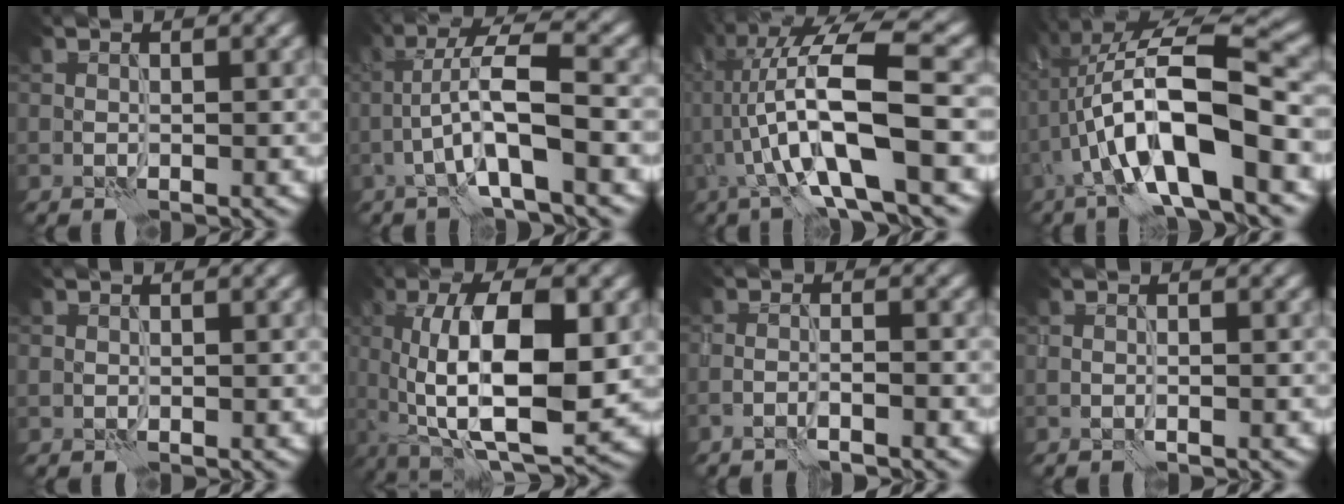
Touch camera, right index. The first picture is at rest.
{"total": 6.5, "force": [-1.9, 1.1, 6.1], "torque": [-0.113, 0.023, -0.041]}
{"total": 12.6, "force": [-0.6, 3.3, 12.1], "torque": [-0.221, 0.022, -0.008]}
{"total": 11.5, "force": [-2.5, 3.3, 10.7], "torque": [-0.200, 0.022, -0.046]}
{"total": 0.6, "force": [0.2, 0.6, 0.1], "torque": [0.001, 0.001, 0.002]}
{"total": 12.7, "force": [0.2, 4.6, 11.8], "torque": [-0.180, 0.003, 0.000]}
{"total": 2.2, "force": [-1.5, 0.3, 1.5], "torque": [-0.026, 0.005, -0.035]}
{"total": 0.6, "force": [-0.3, 0.1, 0.5], "torque": [-0.010, 0.001, -0.005]}